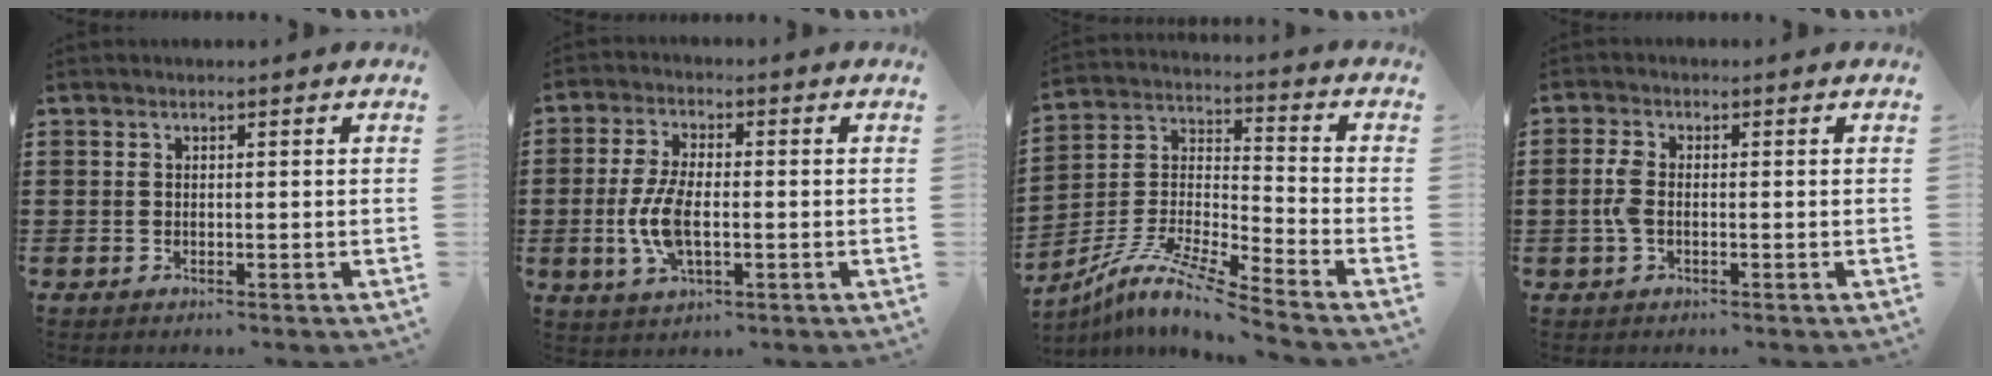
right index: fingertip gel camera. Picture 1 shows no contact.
{"total": 7.3, "force": [-1.3, 3.0, 6.6], "torque": [-0.156, -0.008, -0.032]}
{"total": 9.0, "force": [-7.9, 0.2, 4.4], "torque": [-0.097, -0.005, -0.163]}
{"total": 3.0, "force": [-0.6, 1.4, 2.6], "torque": [-0.070, -0.006, -0.018]}